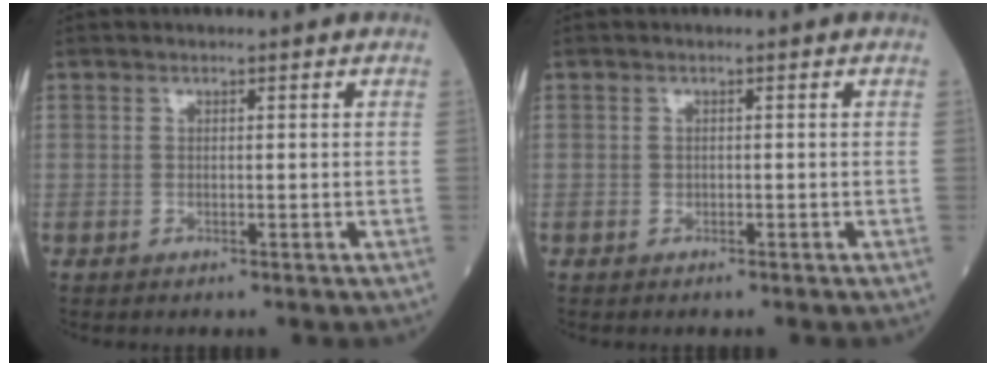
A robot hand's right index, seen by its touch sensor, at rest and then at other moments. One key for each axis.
{"total": 0.0}